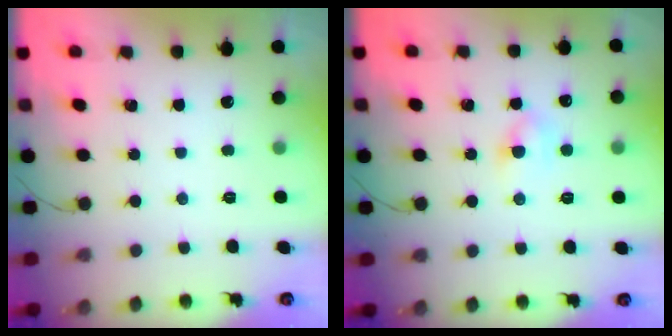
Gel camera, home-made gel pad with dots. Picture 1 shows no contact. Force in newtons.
{"total": 4.8, "press": 4.6, "slide": 1.6}